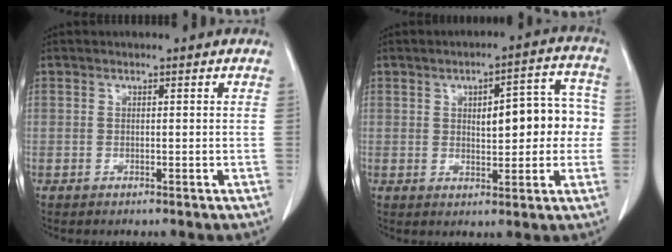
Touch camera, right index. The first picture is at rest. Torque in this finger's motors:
{"motor_torque": [0.36, 0.21, 0.13, 0.05]}